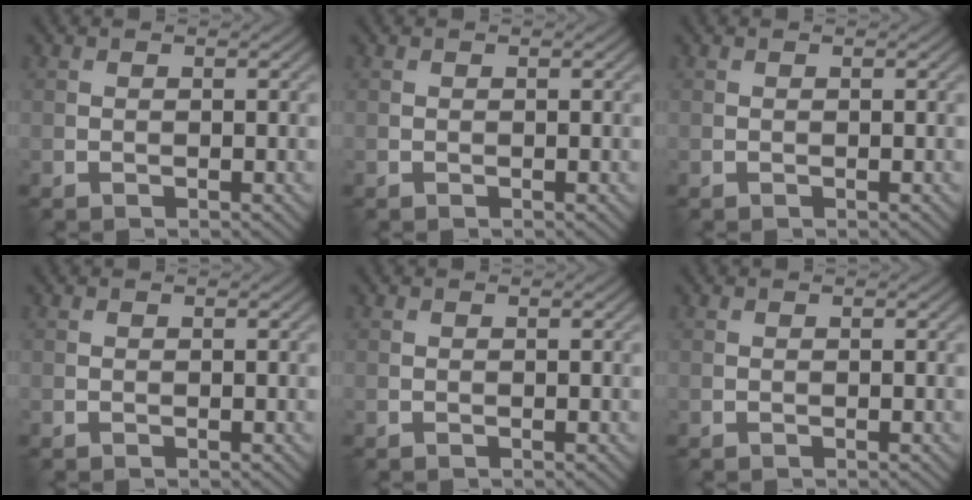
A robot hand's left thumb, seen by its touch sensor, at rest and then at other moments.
{"total": 0.0}
{"total": 0.0}
{"total": 0.0}
{"total": 0.0}
{"total": 0.0}